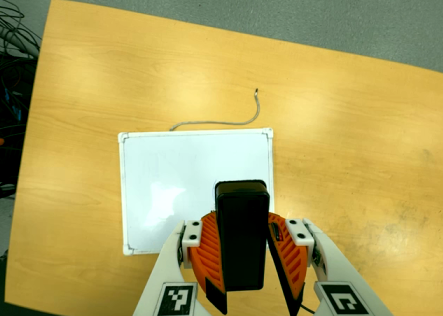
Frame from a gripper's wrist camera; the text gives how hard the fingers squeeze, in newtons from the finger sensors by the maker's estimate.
{"total": 7.2, "left": 7.5, "right": 6.9}